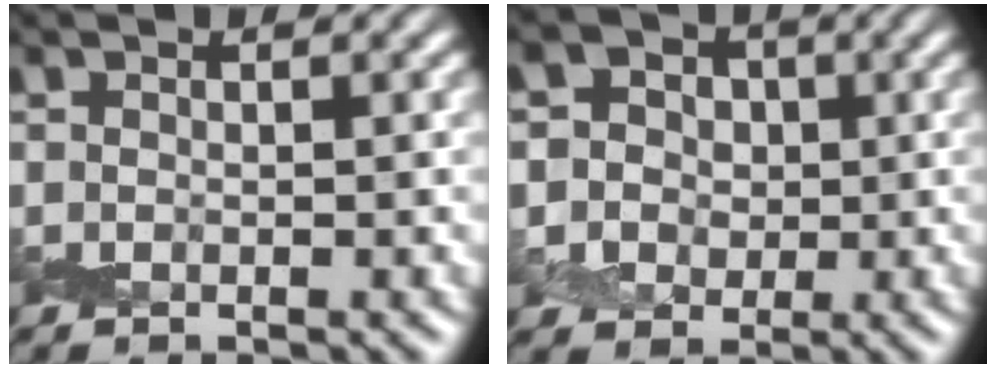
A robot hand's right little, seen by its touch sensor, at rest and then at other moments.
{"total": 6.4, "force": [1.5, 5.7, 2.3], "torque": [-0.037, 0.019, 0.007]}